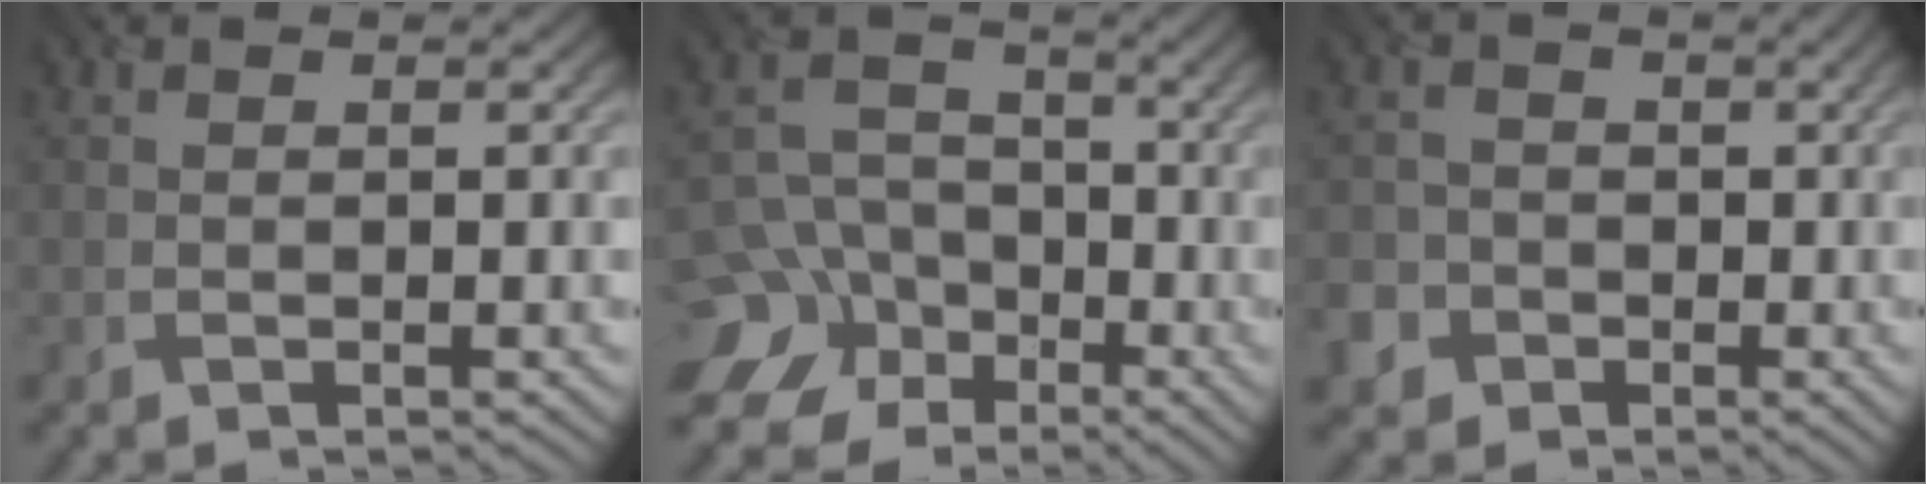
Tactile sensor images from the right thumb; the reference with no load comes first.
{"total": 11.6, "force": [-6.1, 9.6, 2.0], "torque": [-0.075, -0.033, -0.125]}
{"total": 4.5, "force": [-2.6, 3.7, -0.2], "torque": [0.004, -0.012, -0.056]}